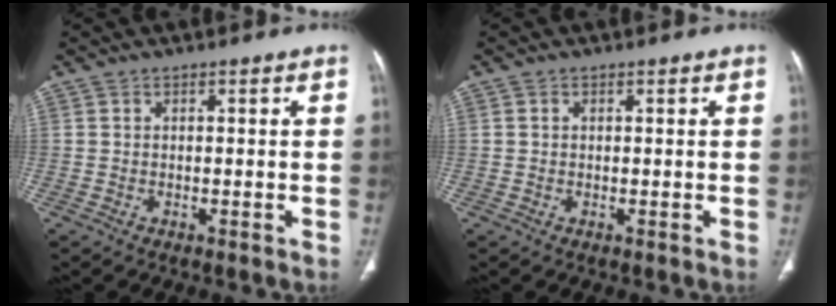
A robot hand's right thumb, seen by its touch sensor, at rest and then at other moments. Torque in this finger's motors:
{"motor_torque": [-0.34, 0.24, -0.57, 0.15, 0.06]}